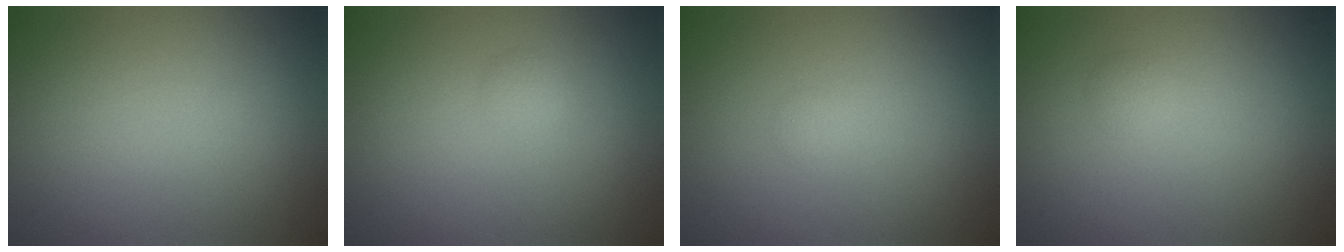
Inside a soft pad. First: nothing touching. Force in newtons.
{"total": 0.7, "press": 0.7, "slide": 0.0}
{"total": 0.5, "press": 0.5, "slide": 0.1}
{"total": 0.7, "press": 0.7, "slide": 0.0}